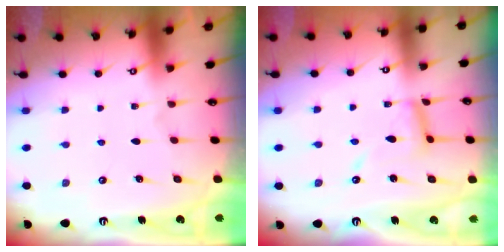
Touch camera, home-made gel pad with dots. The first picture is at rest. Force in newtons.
{"total": 9.7, "press": 9.7, "slide": 0.8}